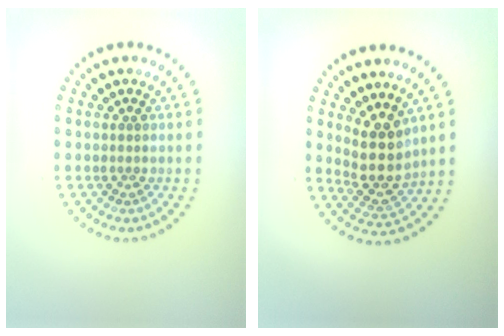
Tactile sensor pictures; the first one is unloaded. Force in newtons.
{"total": 4.0, "press": 3.2, "slide": 2.3}